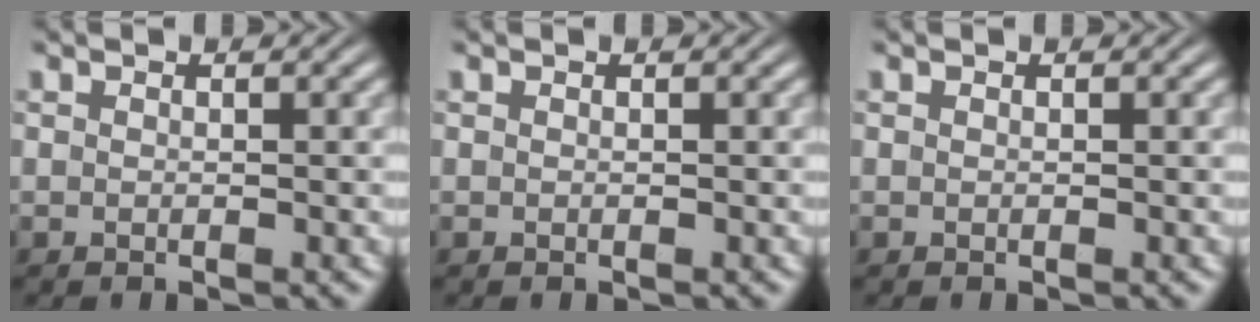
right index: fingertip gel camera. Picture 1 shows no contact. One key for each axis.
{"total": 0.0}
{"total": 0.0}